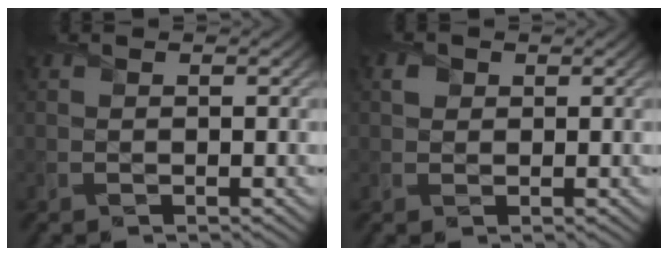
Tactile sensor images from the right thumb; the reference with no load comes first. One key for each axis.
{"total": 1.3, "fx": 0.5, "fy": 1.1, "fz": 0.3, "tx": -0.004, "ty": 0.001, "tz": 0.007}